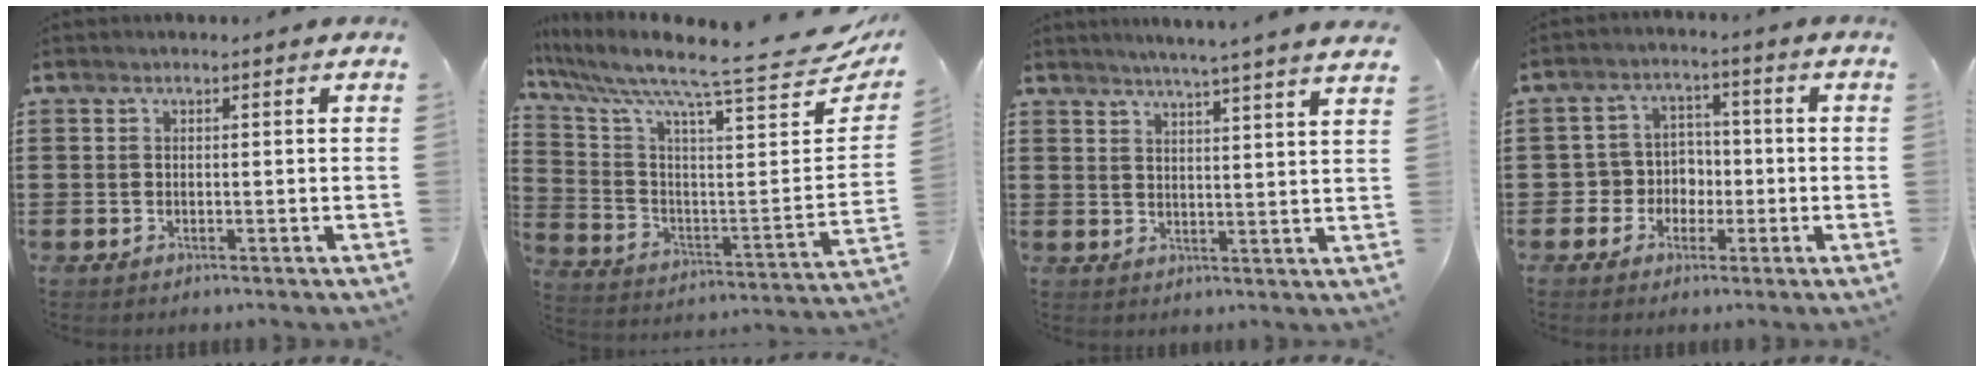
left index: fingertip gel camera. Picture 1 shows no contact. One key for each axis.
{"total": 8.7, "fx": 7.2, "fy": 0.2, "fz": 4.9, "tx": -0.115, "ty": -0.078, "tz": 0.107}
{"total": 4.3, "fx": 4.0, "fy": -1.2, "fz": 1.2, "tx": -0.037, "ty": -0.022, "tz": 0.067}
{"total": 4.7, "fx": -1.2, "fy": 4.5, "fz": 1.0, "tx": -0.038, "ty": 0.012, "tz": -0.025}